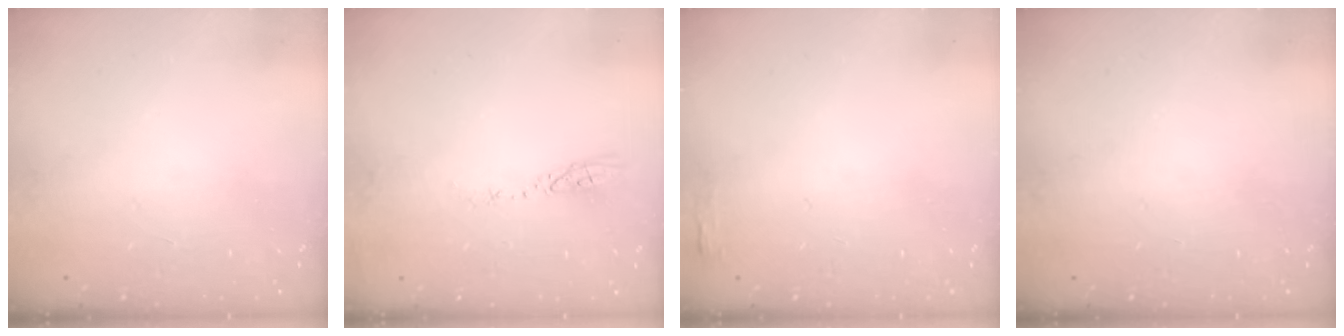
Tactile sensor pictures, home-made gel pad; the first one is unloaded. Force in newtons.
{"total": 3.7, "press": 3.6, "slide": 0.3}
{"total": 2.7, "press": 2.6, "slide": 0.8}
{"total": 0.0}